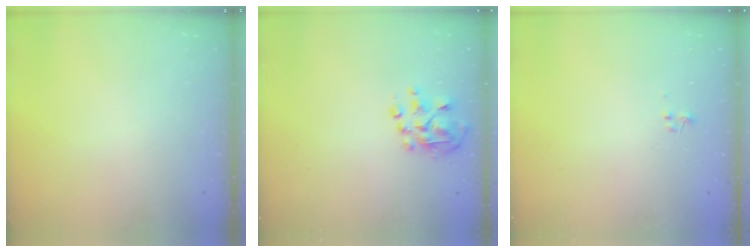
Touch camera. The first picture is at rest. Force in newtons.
{"total": 5.9, "press": 5.8, "slide": 1.2}
{"total": 0.0}